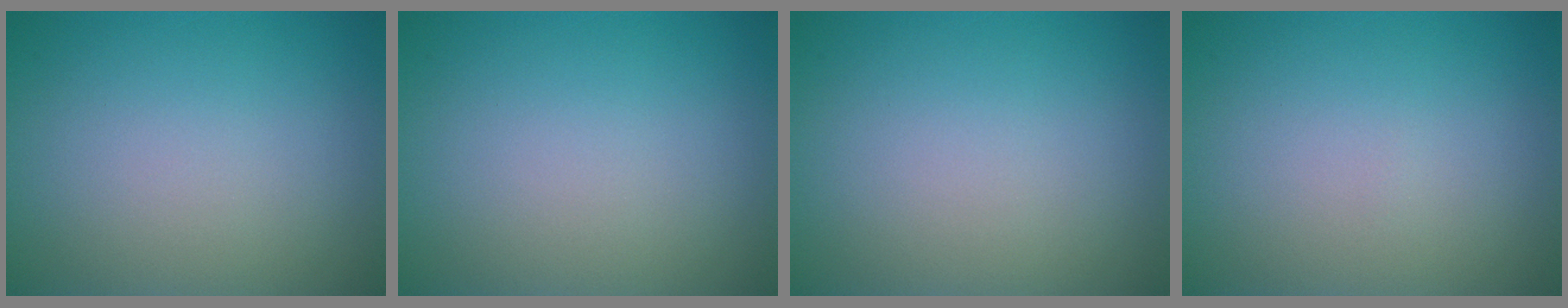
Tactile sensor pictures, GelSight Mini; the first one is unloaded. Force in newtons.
{"total": 0.0}
{"total": 0.0}
{"total": 0.0}